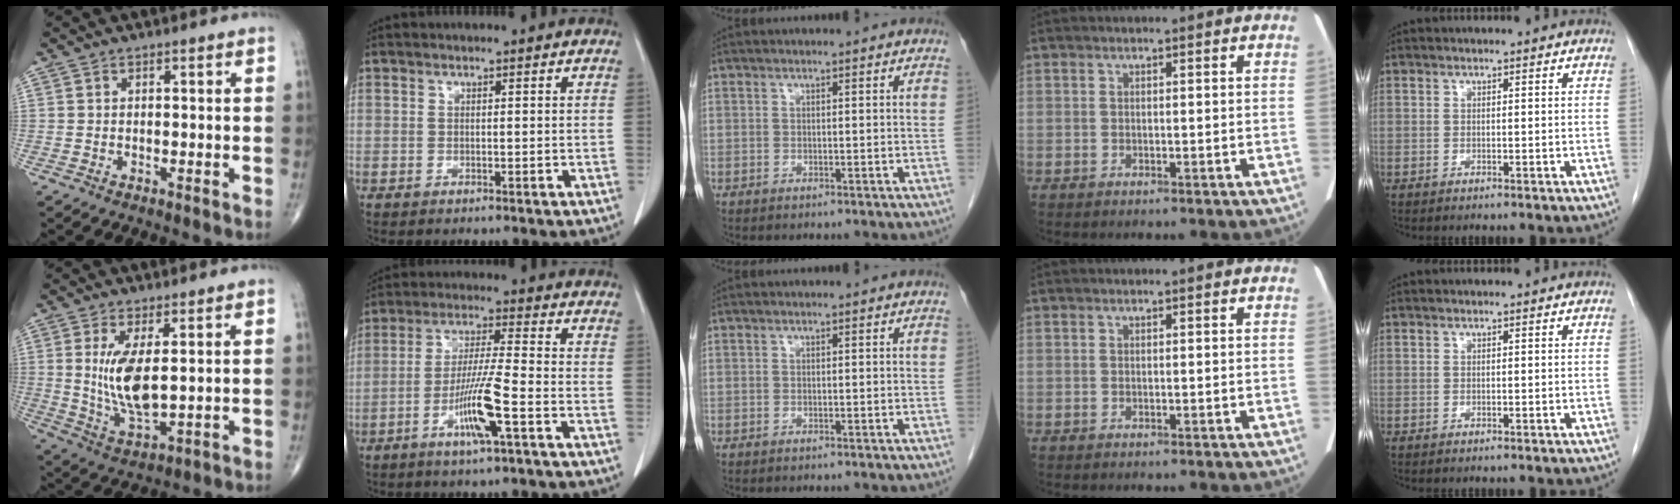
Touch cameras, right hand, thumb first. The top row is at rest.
{"thumb": {"total": 10.0, "force": [1.5, 3.8, 9.1], "torque": [-0.182, -0.028, 0.042]}, "index": {"total": 9.1, "force": [-3.7, -0.3, 8.3], "torque": [-0.161, -0.010, -0.072]}}